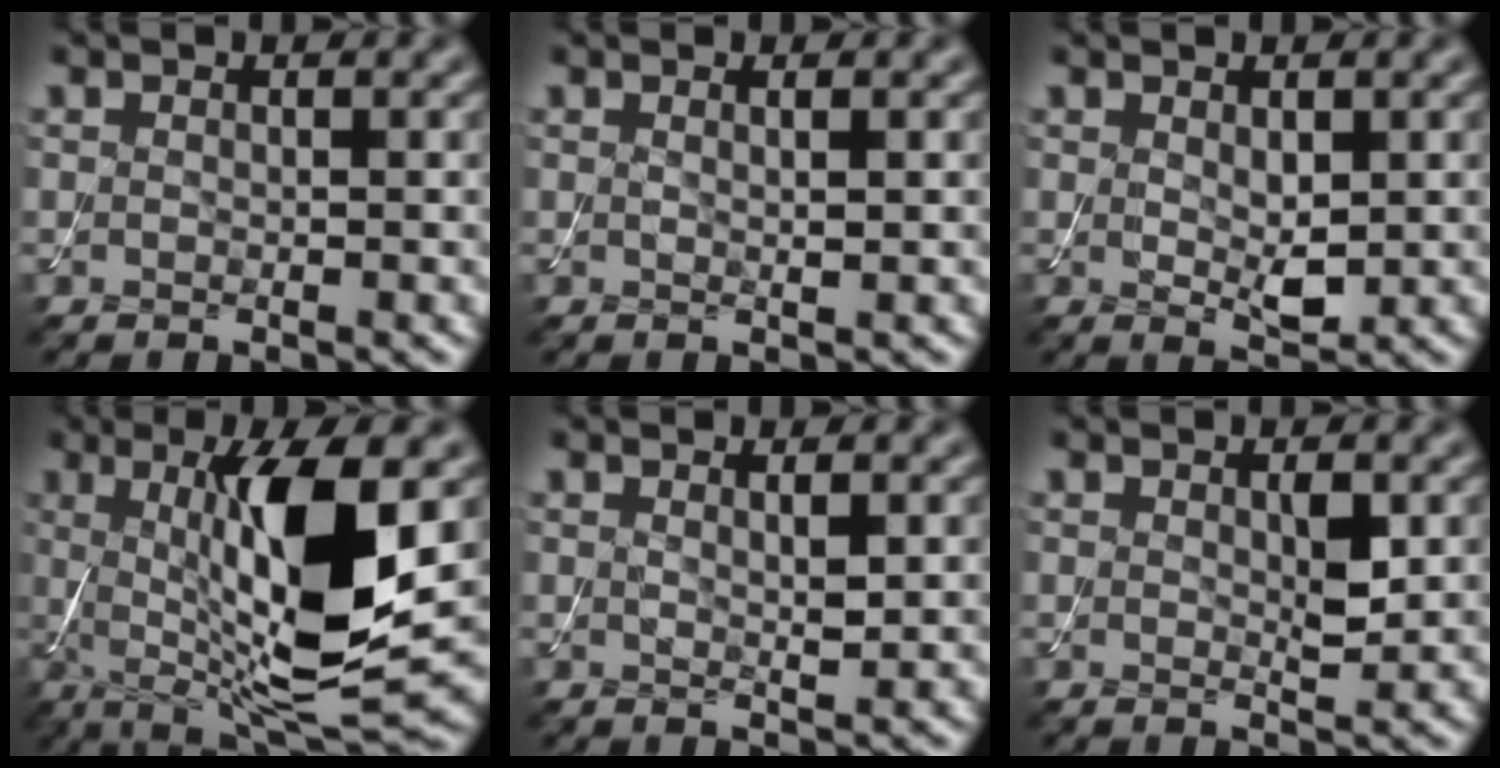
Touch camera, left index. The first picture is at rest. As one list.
[{"total": 0.8, "force": [0.3, 0.2, 0.7], "torque": [-0.008, 0.000, 0.004]}, {"total": 2.1, "force": [0.4, 1.0, 1.8], "torque": [-0.037, -0.006, 0.013]}, {"total": 12.1, "force": [0.9, 3.0, 11.7], "torque": [-0.188, -0.006, 0.024]}, {"total": 1.2, "force": [0.5, 0.2, 1.0], "torque": [-0.018, -0.004, 0.008]}, {"total": 1.8, "force": [0.4, 0.6, 1.6], "torque": [-0.028, -0.006, 0.009]}]